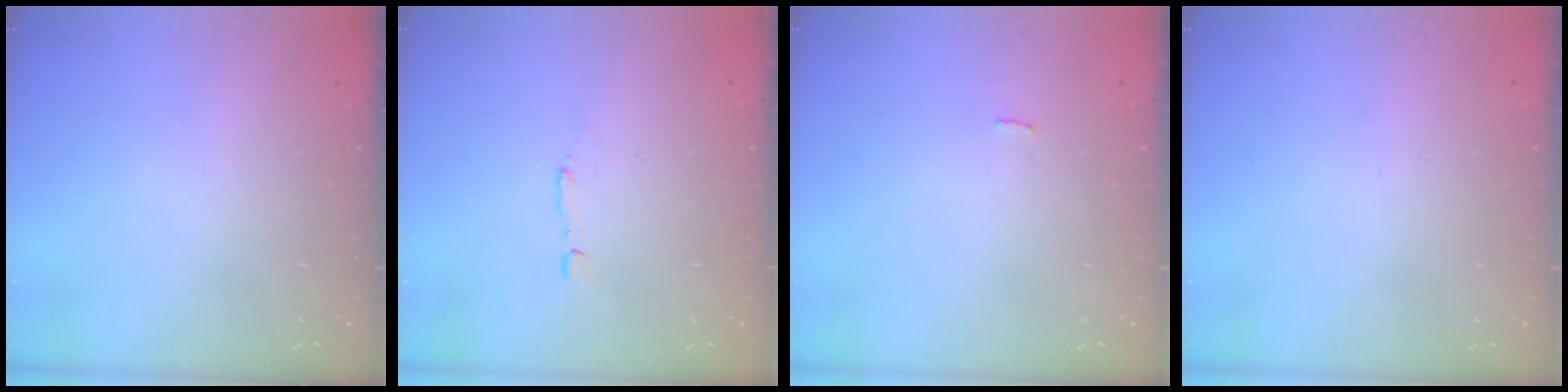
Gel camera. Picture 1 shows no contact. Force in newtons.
{"total": 1.1, "press": 1.1, "slide": 0.1}
{"total": 0.5, "press": 0.4, "slide": 0.3}
{"total": 0.0}